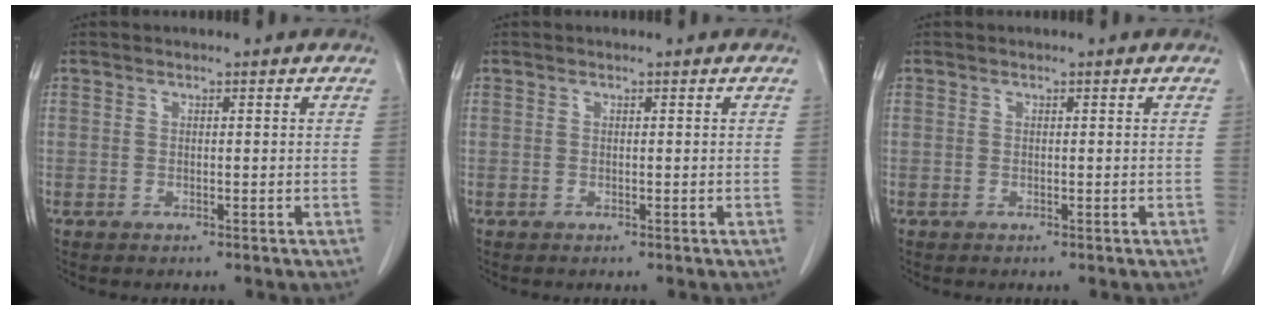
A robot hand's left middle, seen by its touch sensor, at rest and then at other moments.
{"total": 0.0}
{"total": 0.0}